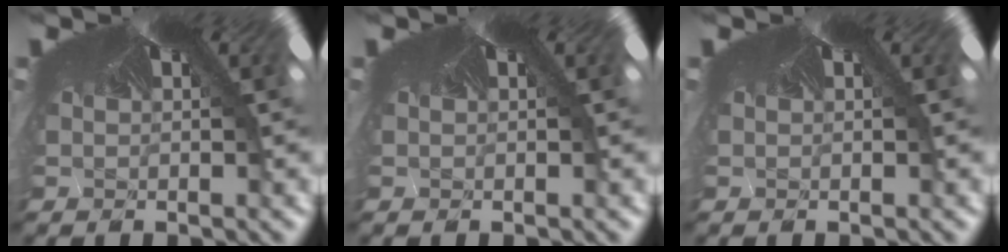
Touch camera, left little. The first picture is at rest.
{"total": 0.0}
{"total": 0.0}